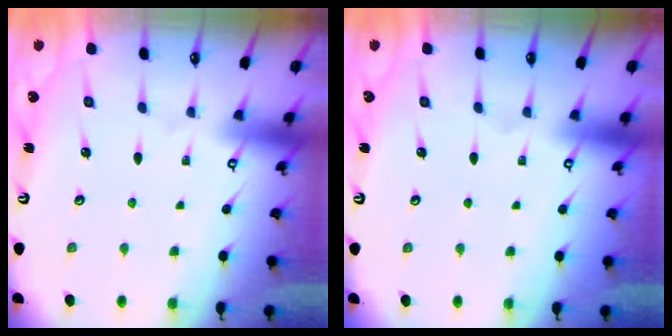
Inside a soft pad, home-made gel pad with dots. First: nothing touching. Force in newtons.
{"total": 0.0}